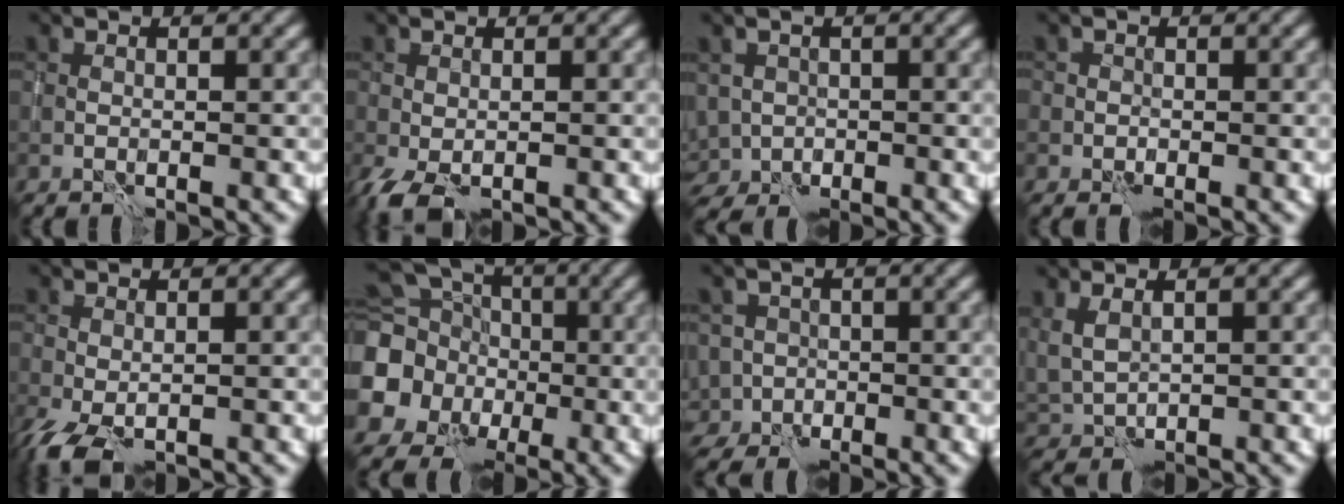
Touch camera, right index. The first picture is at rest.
{"total": 2.8, "force": [-1.8, 1.4, 1.6], "torque": [-0.030, -0.008, -0.031]}
{"total": 3.3, "force": [-1.6, 2.7, 0.9], "torque": [-0.004, -0.011, -0.031]}
{"total": 0.8, "force": [-0.4, 0.7, 0.1], "torque": [0.004, 0.000, -0.009]}
{"total": 3.5, "force": [-1.9, 1.7, 2.4], "torque": [-0.049, -0.010, -0.034]}
{"total": 12.0, "force": [-1.2, 11.3, 4.0], "torque": [-0.134, -0.018, -0.044]}
{"total": 5.4, "force": [-3.0, 4.4, 0.9], "torque": [-0.001, -0.016, -0.056]}
{"total": 2.2, "force": [1.2, 1.1, 1.5], "torque": [-0.033, -0.003, 0.036]}